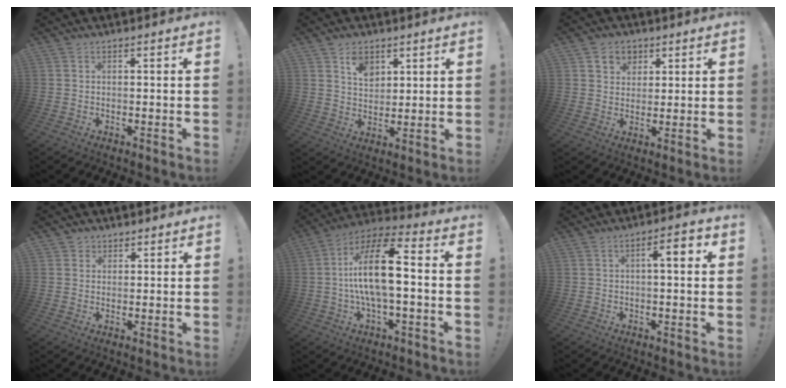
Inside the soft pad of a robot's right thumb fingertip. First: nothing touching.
{"total": 7.2, "force": [4.3, 5.2, 2.6], "torque": [-0.025, -0.028, 0.076]}
{"total": 6.5, "force": [3.4, 5.4, 1.5], "torque": [-0.010, -0.021, 0.065]}
{"total": 2.5, "force": [1.4, 2.1, -0.1], "torque": [0.002, -0.006, 0.026]}
{"total": 16.8, "force": [0.0, 5.8, 15.8], "torque": [-0.273, 0.004, -0.009]}
{"total": 5.2, "force": [1.1, 1.2, 5.0], "torque": [-0.074, 0.002, 0.010]}